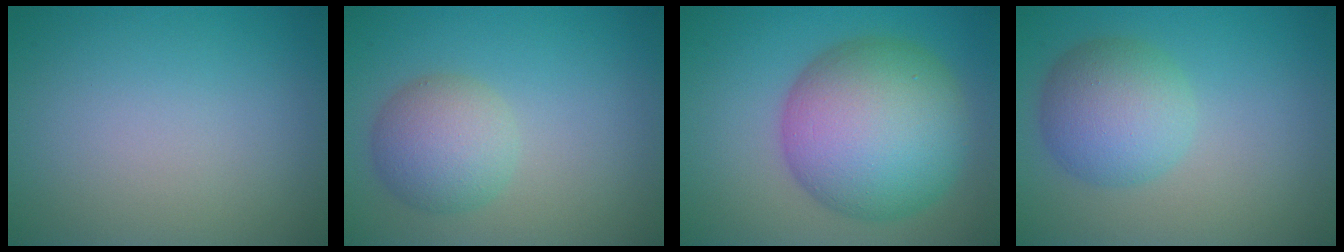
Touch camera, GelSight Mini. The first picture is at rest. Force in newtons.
{"total": 4.3, "press": 4.3, "slide": 0.1}
{"total": 12.4, "press": 12.4, "slide": 0.3}
{"total": 5.2, "press": 5.2, "slide": 0.2}